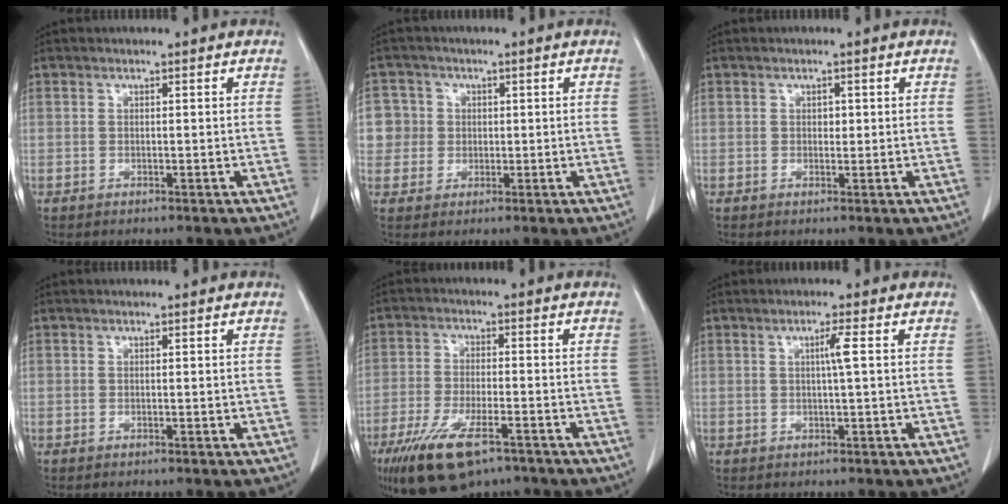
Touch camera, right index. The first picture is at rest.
{"total": 5.4, "force": [0.6, 5.4, 0.2], "torque": [0.003, 0.018, 0.014]}
{"total": 1.0, "force": [0.2, 0.8, 0.6], "torque": [-0.005, 0.001, 0.002]}
{"total": 0.0}
{"total": 12.1, "force": [-7.7, 3.8, 8.4], "torque": [-0.155, -0.020, -0.130]}
{"total": 2.3, "force": [0.4, -0.5, 2.2], "torque": [-0.037, 0.000, 0.007]}